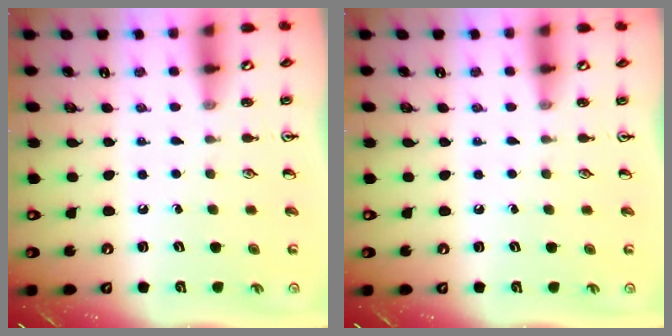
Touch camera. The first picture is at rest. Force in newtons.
{"total": 0.0}